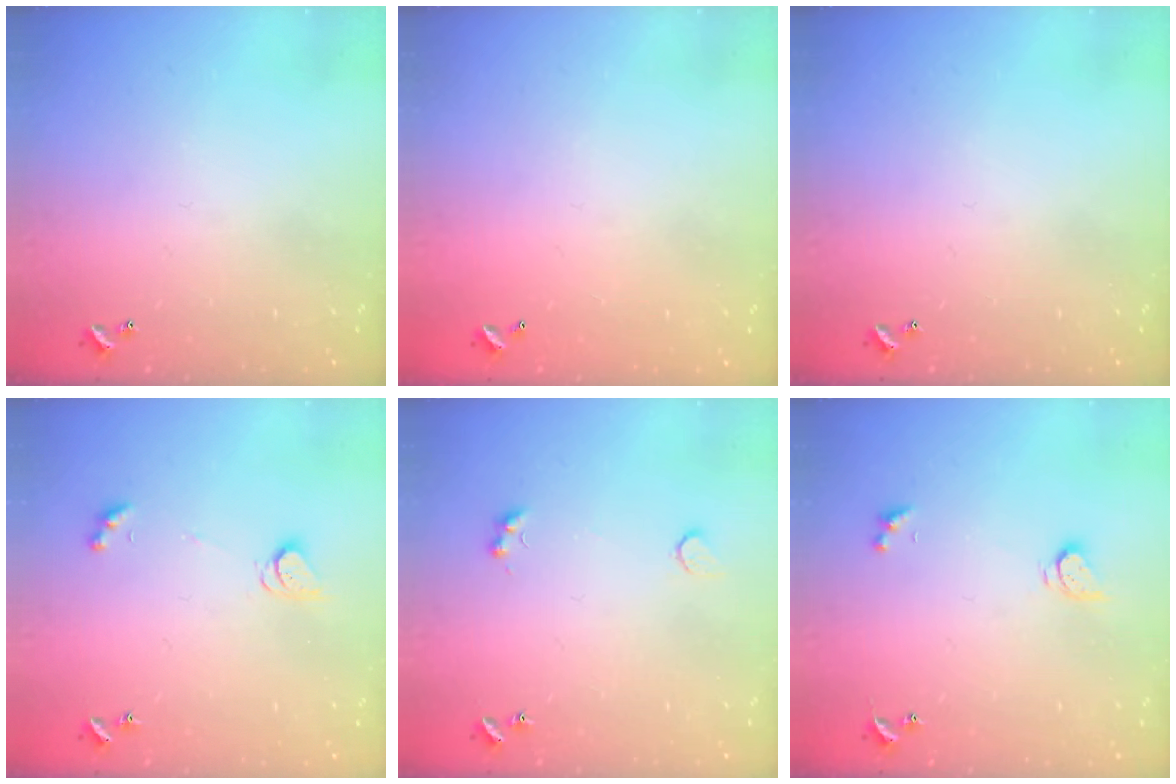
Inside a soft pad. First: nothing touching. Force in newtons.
{"total": 2.8, "press": 2.8, "slide": 0.1}
{"total": 0.0}
{"total": 2.5, "press": 2.5, "slide": 0.4}
{"total": 1.8, "press": 1.5, "slide": 1.0}
{"total": 2.4, "press": 2.3, "slide": 0.4}